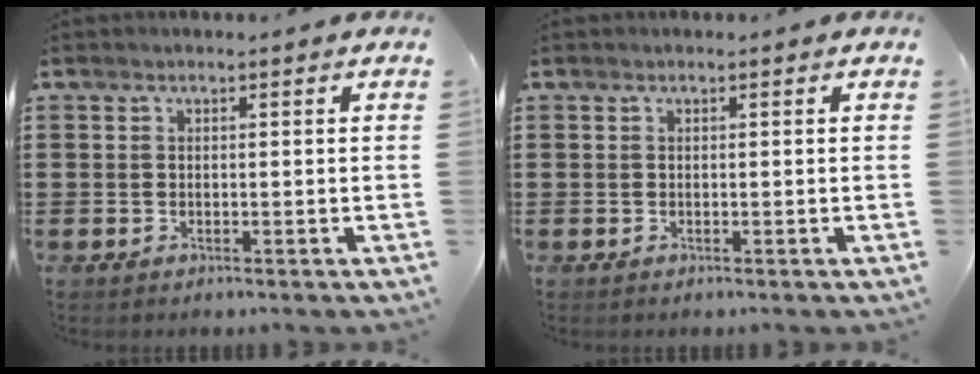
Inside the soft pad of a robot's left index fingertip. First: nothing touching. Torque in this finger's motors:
{"motor_torque": [0.00, 0.00, 0.00, 0.00]}